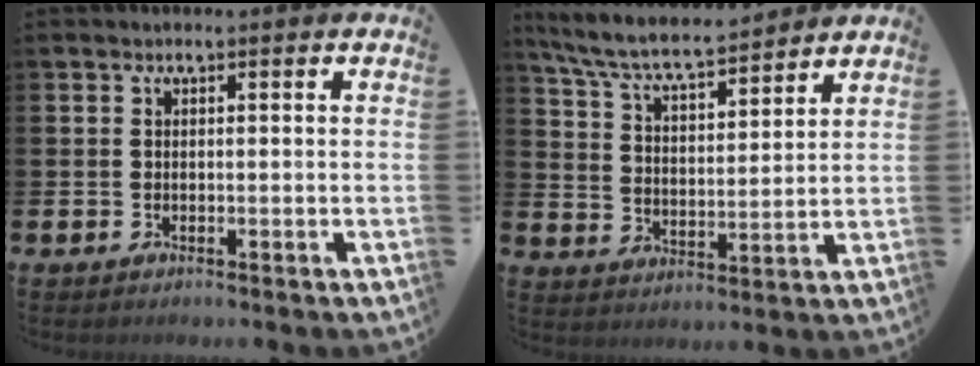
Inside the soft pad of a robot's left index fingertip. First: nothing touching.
{"total": 7.3, "force": [6.8, 1.0, 2.5], "torque": [-0.081, -0.042, 0.117]}